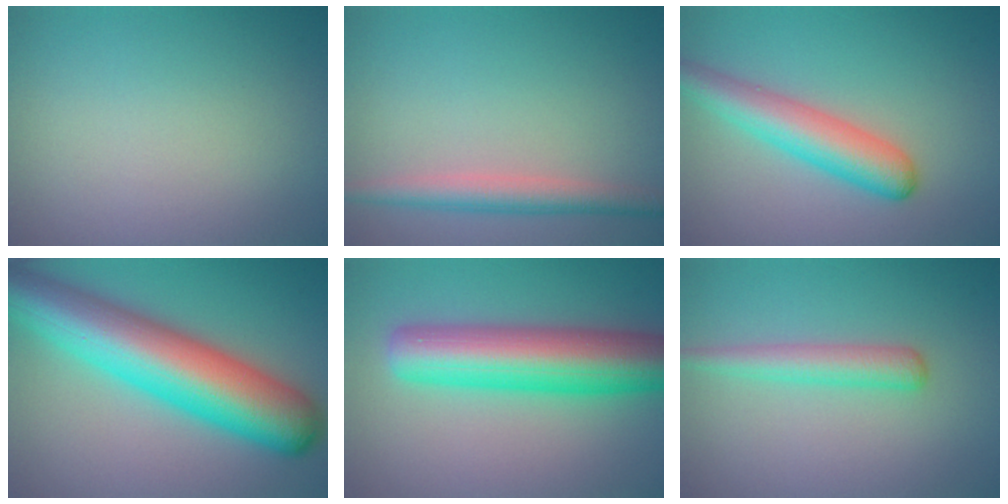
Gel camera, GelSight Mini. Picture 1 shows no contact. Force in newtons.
{"total": 3.0, "press": 3.0, "slide": 0.1}
{"total": 4.8, "press": 4.8, "slide": 0.2}
{"total": 12.3, "press": 12.3, "slide": 0.3}
{"total": 8.9, "press": 8.9, "slide": 0.2}
{"total": 2.5, "press": 2.5, "slide": 0.1}